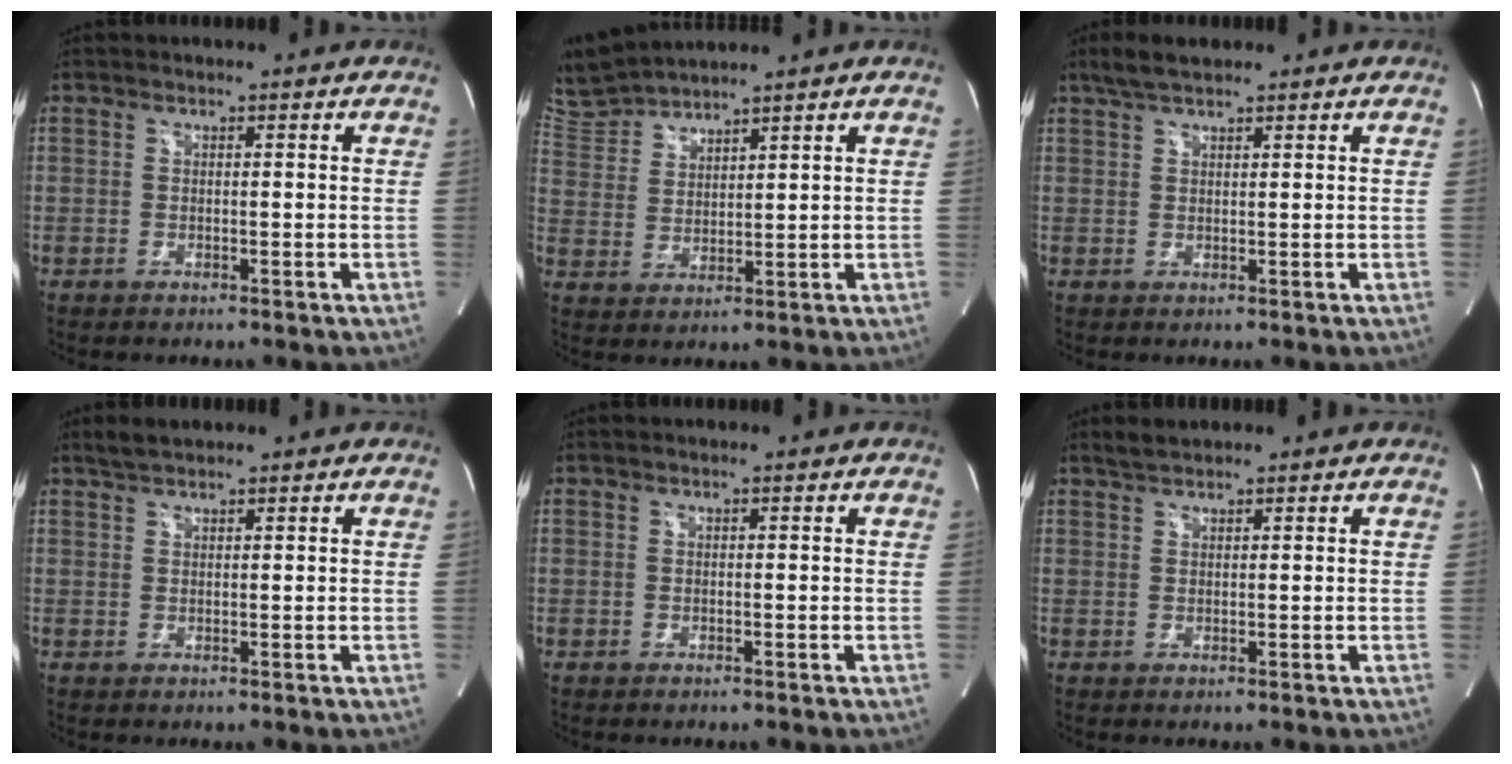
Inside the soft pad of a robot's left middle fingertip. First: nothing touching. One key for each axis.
{"total": 7.1, "fx": 7.1, "fy": 0.2, "fz": 0.7, "tx": -0.033, "ty": 0.009, "tz": 0.152}
{"total": 3.8, "fx": 3.0, "fy": 0.9, "fz": 2.1, "tx": -0.050, "ty": 0.013, "tz": 0.058}
{"total": 2.2, "fx": 2.0, "fy": 0.4, "fz": 0.9, "tx": -0.024, "ty": 0.011, "tz": 0.040}
{"total": 0.0}
{"total": 1.6, "fx": 1.6, "fy": 0.1, "fz": 0.4, "tx": -0.016, "ty": 0.008, "tz": 0.035}